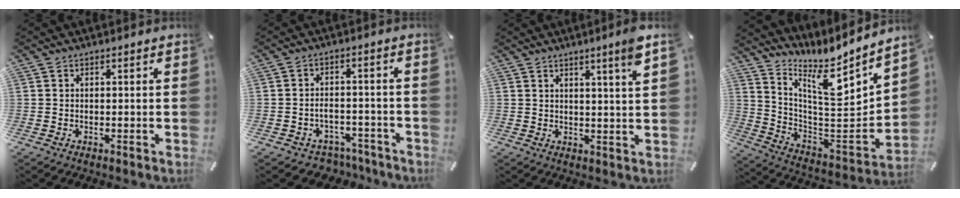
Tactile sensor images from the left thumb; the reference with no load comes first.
{"total": 4.6, "force": [-2.6, 3.4, 1.7], "torque": [-0.028, 0.017, -0.047]}
{"total": 5.6, "force": [3.5, -0.5, 4.3], "torque": [-0.072, -0.017, 0.054]}
{"total": 10.0, "force": [8.8, 1.5, 4.4], "torque": [-0.069, -0.134, 0.137]}